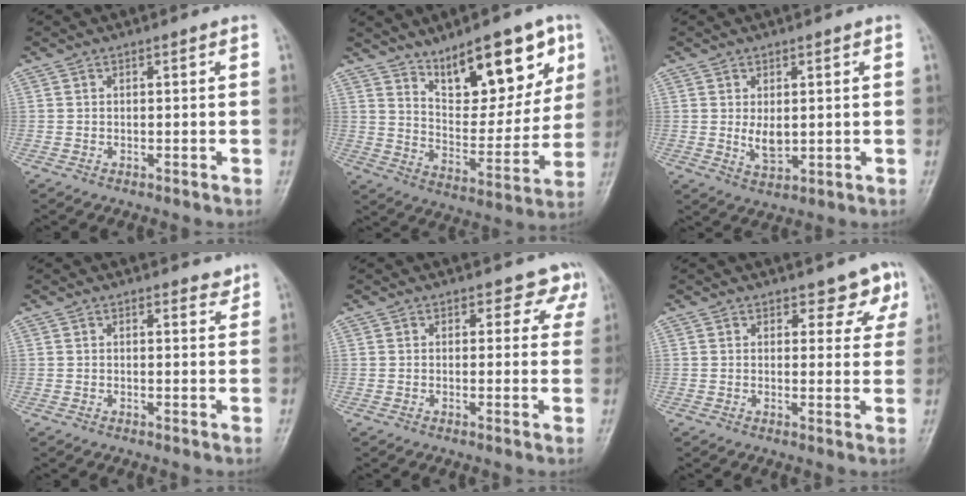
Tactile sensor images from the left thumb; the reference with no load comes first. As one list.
[{"total": 18.2, "force": [10.3, 7.7, 12.9], "torque": [-0.137, -0.055, 0.173]}, {"total": 4.1, "force": [0.3, 2.4, 3.3], "torque": [-0.045, -0.012, 0.014]}, {"total": 1.7, "force": [1.5, 0.7, 0.6], "torque": [0.005, -0.010, 0.016]}, {"total": 3.9, "force": [2.8, 2.7, 0.8], "torque": [0.028, -0.014, 0.017]}, {"total": 4.9, "force": [3.5, 2.8, 2.0], "torque": [0.011, -0.021, 0.035]}]